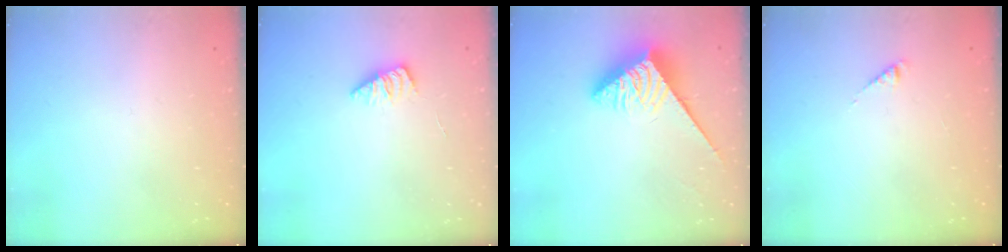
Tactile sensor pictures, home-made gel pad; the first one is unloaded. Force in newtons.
{"total": 1.7, "press": 1.6, "slide": 0.4}
{"total": 3.8, "press": 3.7, "slide": 0.6}
{"total": 2.6, "press": 2.6, "slide": 0.4}